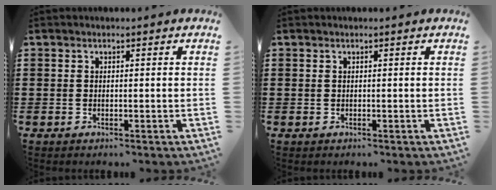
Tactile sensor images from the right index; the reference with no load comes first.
{"total": 0.0}